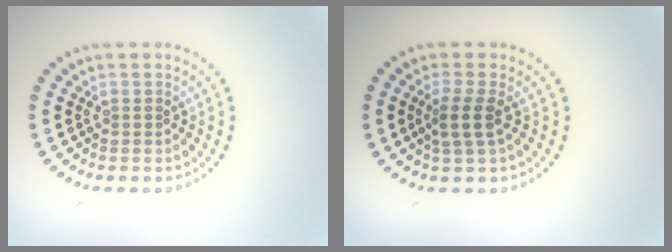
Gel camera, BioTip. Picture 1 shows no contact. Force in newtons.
{"total": 2.2, "press": 1.9, "slide": 1.2}